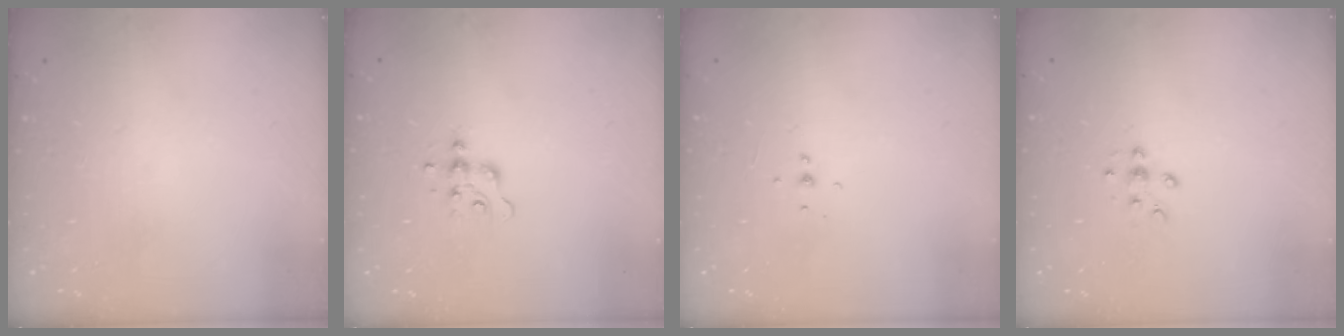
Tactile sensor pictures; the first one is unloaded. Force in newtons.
{"total": 3.7, "press": 3.6, "slide": 0.4}
{"total": 4.1, "press": 4.0, "slide": 0.6}
{"total": 5.8, "press": 5.6, "slide": 1.5}